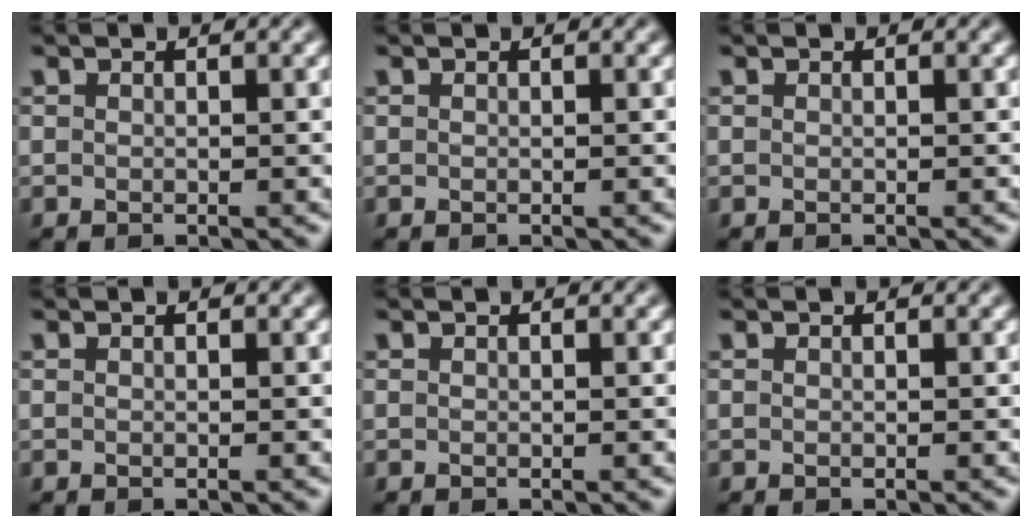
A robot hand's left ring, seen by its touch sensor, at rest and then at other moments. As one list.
[{"total": 0.0}, {"total": 0.0}, {"total": 0.0}, {"total": 0.0}, {"total": 0.0}]